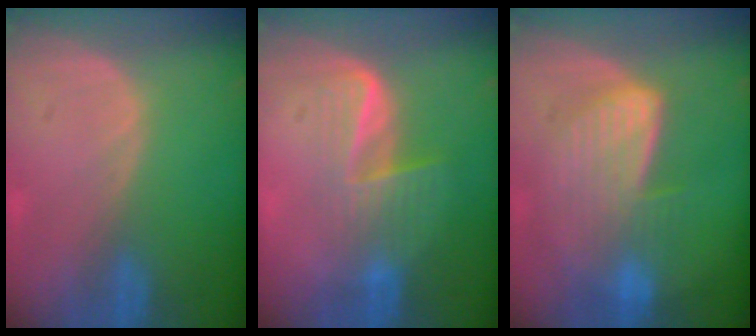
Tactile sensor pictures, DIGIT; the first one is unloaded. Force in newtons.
{"total": 7.0, "press": 5.7, "slide": 4.0}
{"total": 7.1, "press": 7.0, "slide": 1.1}